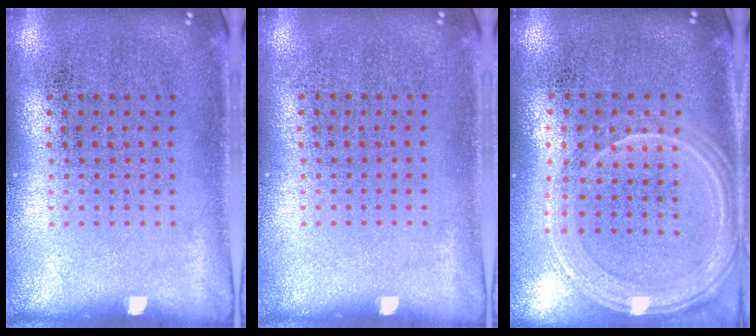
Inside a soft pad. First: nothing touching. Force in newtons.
{"total": 0.0}
{"total": 1.3, "press": 1.3, "slide": 0.1}